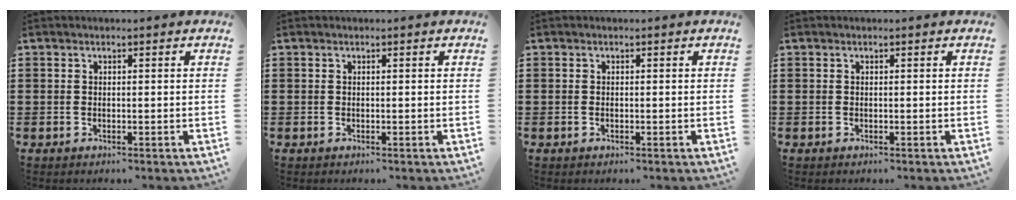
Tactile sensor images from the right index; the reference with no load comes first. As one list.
[{"total": 0.0}, {"total": 0.0}, {"total": 0.0}]